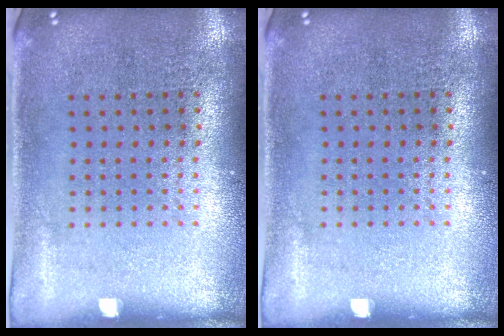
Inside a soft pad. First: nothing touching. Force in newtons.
{"total": 0.0}